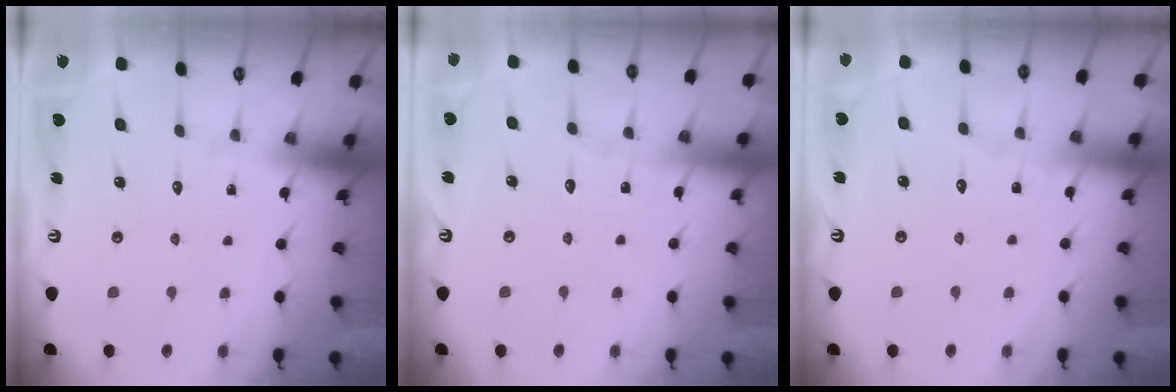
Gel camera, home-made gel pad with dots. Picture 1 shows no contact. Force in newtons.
{"total": 3.9, "press": 3.8, "slide": 0.5}
{"total": 3.1, "press": 3.1, "slide": 0.3}